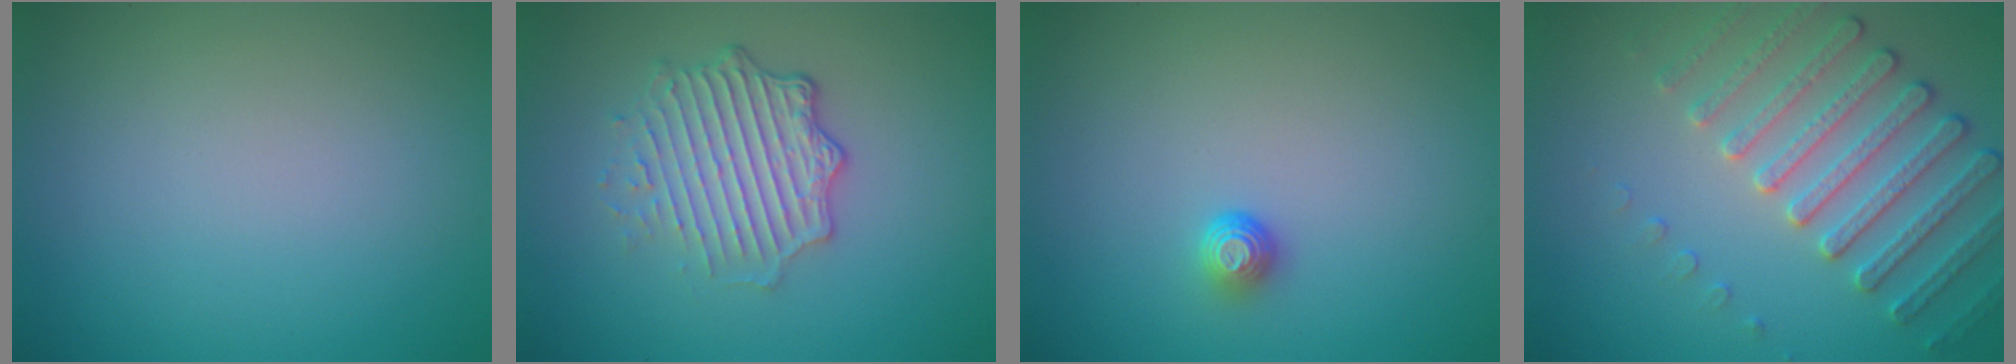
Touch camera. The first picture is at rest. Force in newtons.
{"total": 4.9, "press": 3.5, "slide": 3.3}
{"total": 1.2, "press": 0.9, "slide": 0.8}
{"total": 4.3, "press": 4.2, "slide": 1.0}